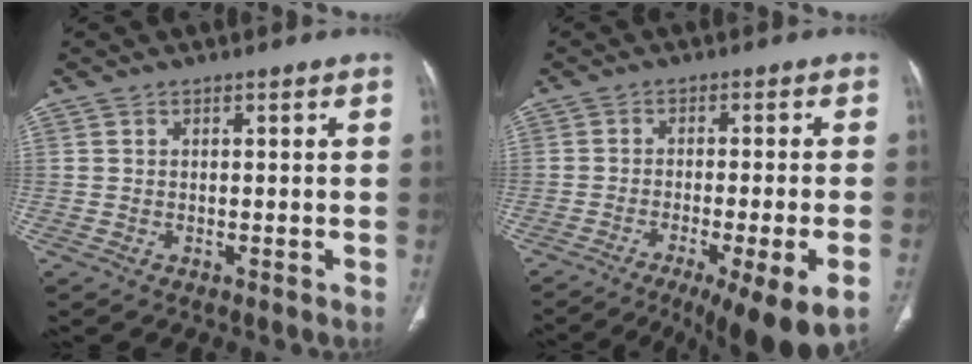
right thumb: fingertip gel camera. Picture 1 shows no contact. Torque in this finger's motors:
{"motor_torque": [0.05, 0.30, 0.17, -0.50, 0.02]}